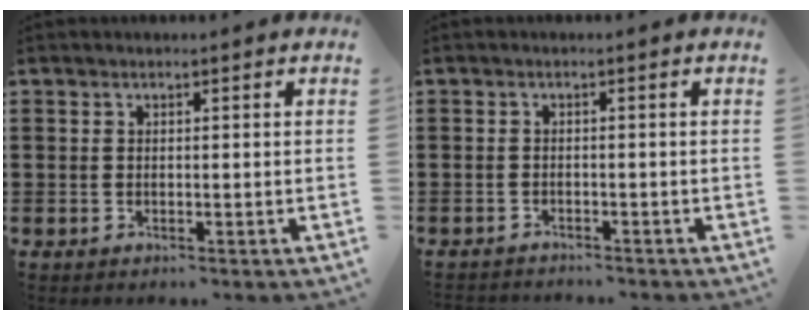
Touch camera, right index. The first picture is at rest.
{"total": 1.2, "force": [-1.2, 0.1, 0.0], "torque": [-0.004, 0.002, -0.027]}